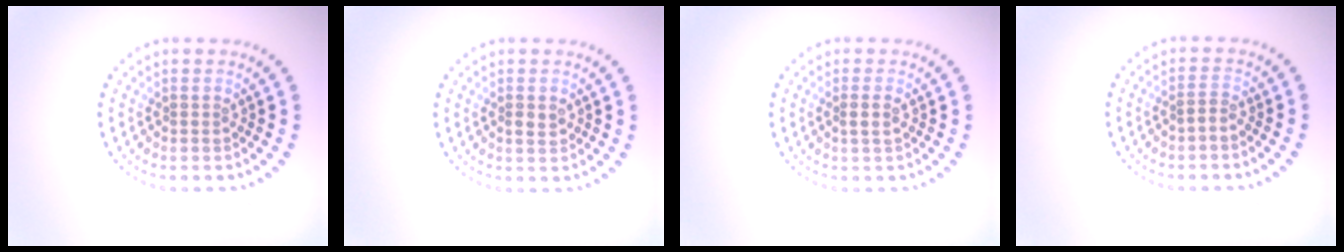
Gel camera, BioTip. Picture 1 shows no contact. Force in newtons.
{"total": 1.3, "press": 1.3, "slide": 0.1}
{"total": 1.2, "press": 1.0, "slide": 0.6}
{"total": 1.0, "press": 0.8, "slide": 0.5}